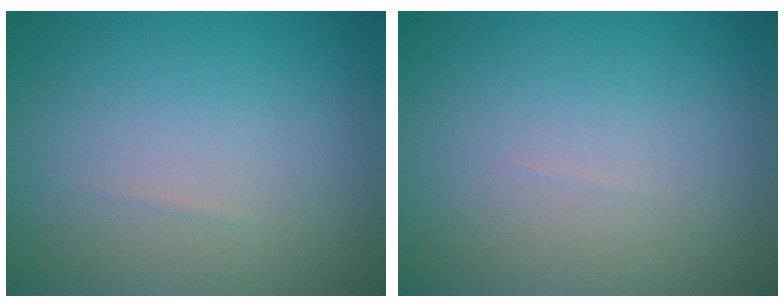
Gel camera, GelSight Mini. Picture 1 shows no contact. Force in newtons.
{"total": 0.0}